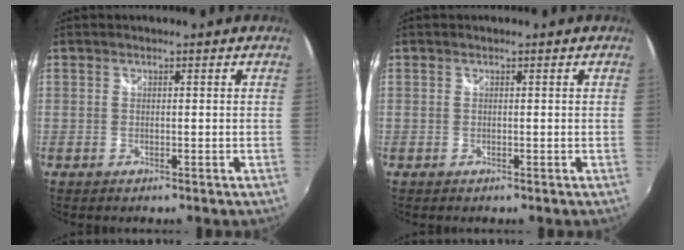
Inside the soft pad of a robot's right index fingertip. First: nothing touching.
{"total": 0.0}